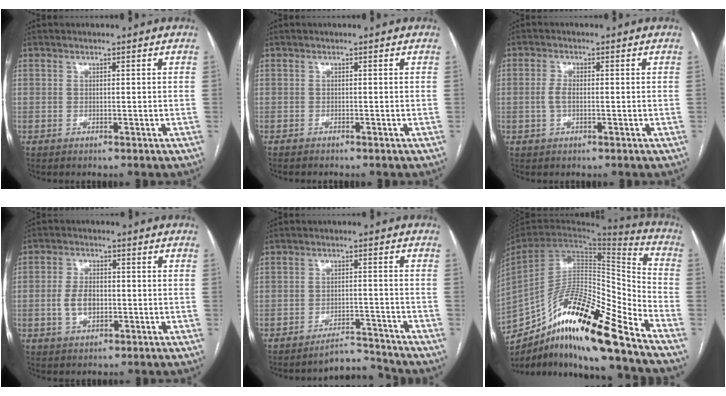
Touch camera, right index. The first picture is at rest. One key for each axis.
{"total": 1.0, "fx": -1.0, "fy": 0.1, "fz": 0.4, "tx": -0.007, "ty": -0.002, "tz": -0.013}
{"total": 2.5, "fx": -0.3, "fy": 1.1, "fz": 2.2, "tx": -0.052, "ty": 0.002, "tz": -0.006}
{"total": 5.1, "fx": -0.8, "fy": 3.0, "fz": 4.0, "tx": -0.084, "ty": 0.008, "tz": -0.011}
{"total": 4.2, "fx": -4.2, "fy": -0.3, "fz": -0.5, "tx": 0.015, "ty": 0.001, "tz": -0.064}
{"total": 24.7, "fx": -17.4, "fy": 2.6, "fz": 17.4, "tx": -0.306, "ty": -0.008, "tz": -0.312}